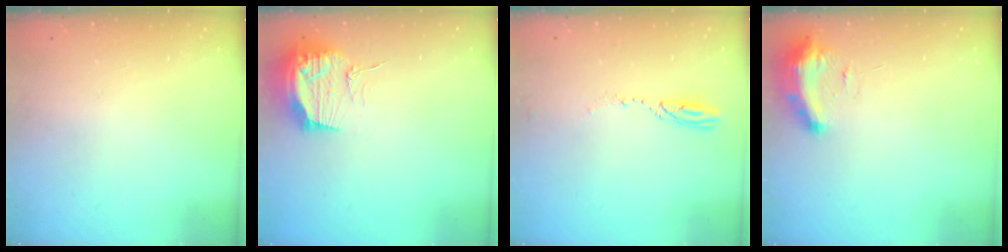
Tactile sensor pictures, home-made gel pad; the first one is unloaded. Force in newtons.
{"total": 16.1, "press": 16.1, "slide": 0.2}
{"total": 3.2, "press": 3.2, "slide": 0.4}
{"total": 9.3, "press": 9.2, "slide": 0.9}